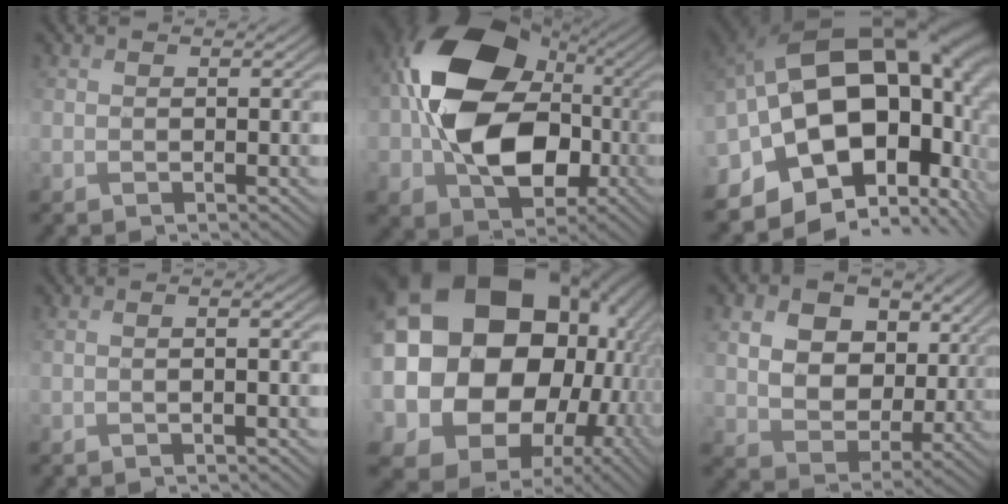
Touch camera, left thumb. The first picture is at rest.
{"total": 17.3, "force": [-0.5, 12.8, 11.7], "torque": [-0.204, -0.003, -0.013]}
{"total": 22.2, "force": [-2.3, 15.4, 15.8], "torque": [-0.290, -0.029, -0.028]}
{"total": 3.1, "force": [-0.6, 0.9, 2.9], "torque": [-0.044, 0.001, -0.015]}
{"total": 25.8, "force": [3.4, 22.0, 13.1], "torque": [-0.332, -0.017, 0.059]}
{"total": 11.4, "force": [4.1, 8.4, 6.6], "torque": [-0.160, -0.001, 0.067]}